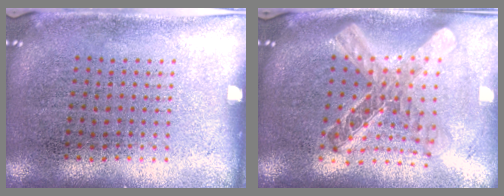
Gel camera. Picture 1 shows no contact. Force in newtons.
{"total": 2.3, "press": 1.9, "slide": 1.3}